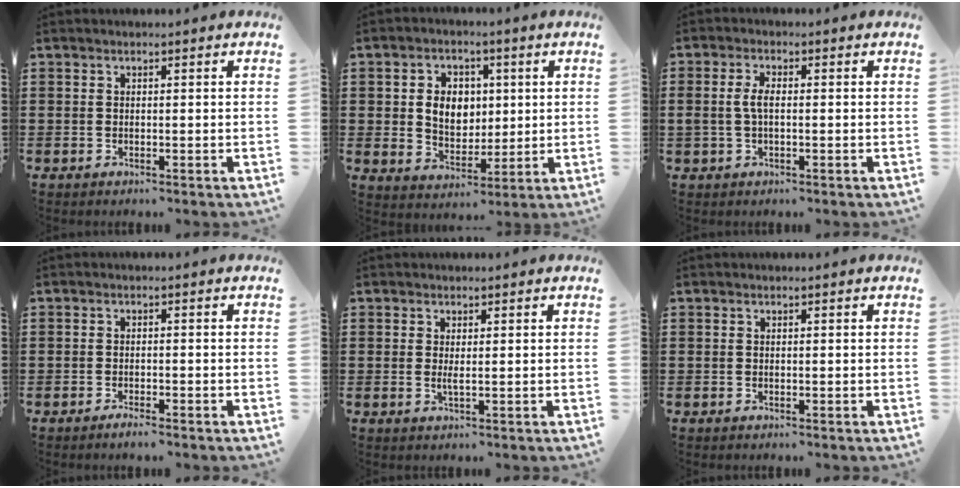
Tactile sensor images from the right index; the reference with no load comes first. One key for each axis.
{"total": 6.3, "fx": 0.8, "fy": 5.0, "fz": 3.7, "tx": -0.073, "ty": 0.009, "tz": 0.010}
{"total": 3.2, "fx": -0.1, "fy": 1.4, "fz": 2.8, "tx": -0.069, "ty": 0.000, "tz": -0.008}
{"total": 1.3, "fx": -1.2, "fy": 0.1, "fz": 0.6, "tx": -0.013, "ty": -0.003, "tz": -0.022}
{"total": 1.4, "fx": 0.2, "fy": 0.2, "fz": 1.3, "tx": -0.025, "ty": -0.002, "tz": 0.003}
{"total": 0.0}